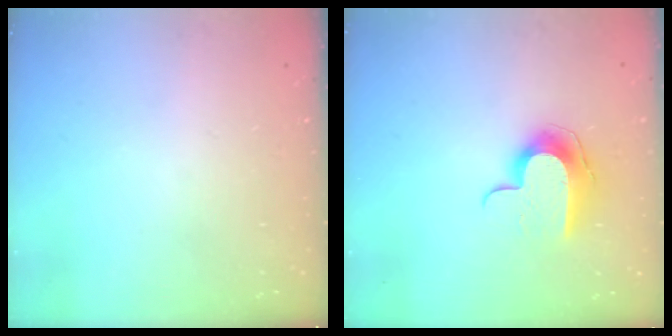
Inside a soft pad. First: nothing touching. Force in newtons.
{"total": 9.9, "press": 9.9, "slide": 0.2}